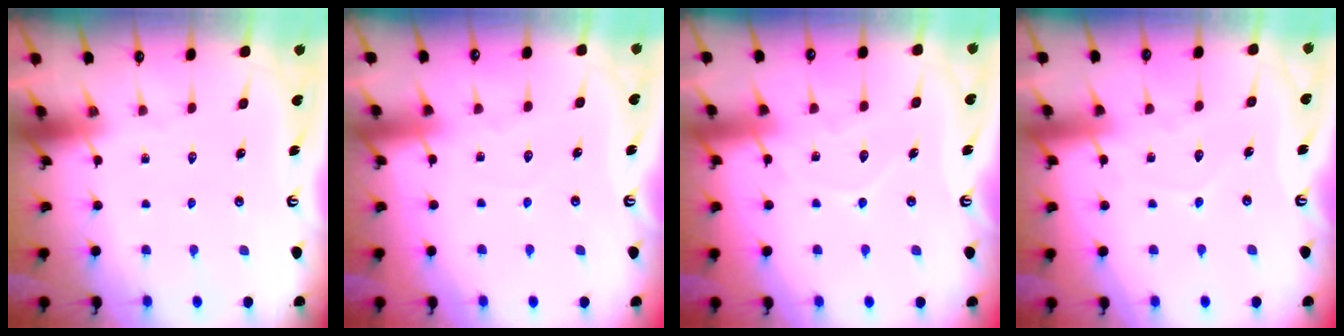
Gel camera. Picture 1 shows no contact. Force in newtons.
{"total": 2.8, "press": 2.8, "slide": 0.4}
{"total": 7.7, "press": 7.6, "slide": 0.7}
{"total": 5.3, "press": 5.3, "slide": 0.4}